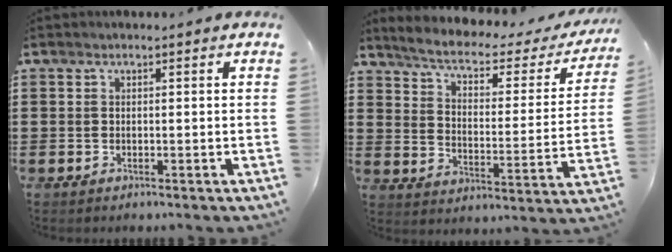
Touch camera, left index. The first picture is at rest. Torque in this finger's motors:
{"motor_torque": [1.07, -1.07, 0.29, 0.07]}